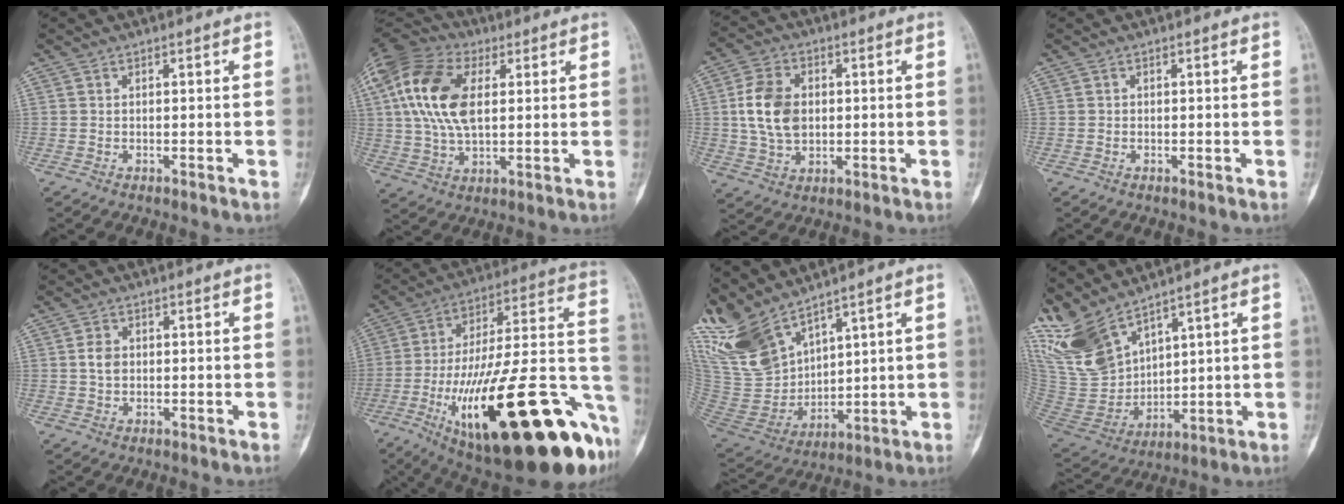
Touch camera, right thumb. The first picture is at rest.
{"total": 18.1, "force": [4.2, 10.3, 14.3], "torque": [-0.289, 0.008, 0.069]}
{"total": 10.8, "force": [1.0, 7.6, 7.6], "torque": [-0.131, 0.002, 0.023]}
{"total": 0.0}
{"total": 3.0, "force": [0.4, 2.2, 2.0], "torque": [-0.030, 0.002, 0.009]}
{"total": 39.0, "force": [-14.7, 11.5, 34.2], "torque": [-0.465, 0.040, -0.222]}
{"total": 16.7, "force": [13.4, 6.0, 7.9], "torque": [-0.144, -0.063, 0.289]}
{"total": 14.9, "force": [12.0, 5.5, 7.0], "torque": [-0.127, -0.060, 0.264]}